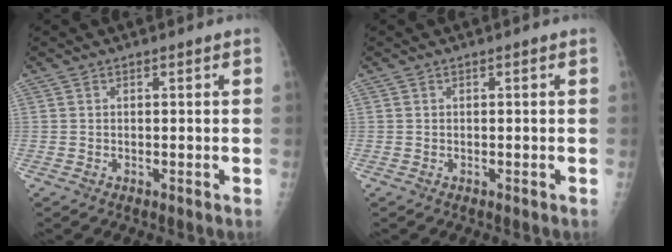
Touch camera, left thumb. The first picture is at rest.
{"total": 0.0}